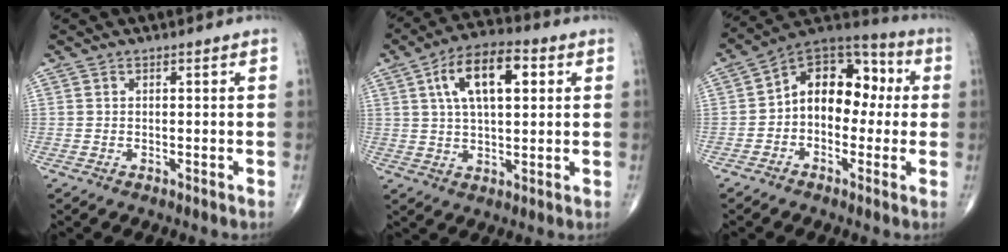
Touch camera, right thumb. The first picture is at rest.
{"total": 13.0, "force": [3.9, 6.1, 10.8], "torque": [-0.175, 0.010, 0.062]}
{"total": 14.0, "force": [0.2, 9.7, 10.2], "torque": [-0.107, 0.048, -0.016]}